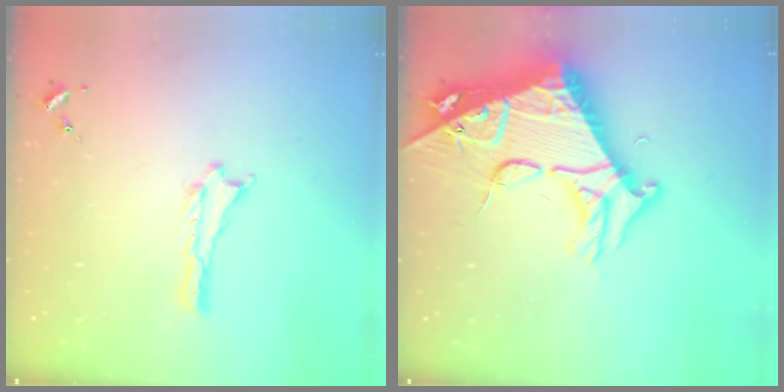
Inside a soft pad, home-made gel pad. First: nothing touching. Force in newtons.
{"total": 12.0, "press": 11.9, "slide": 1.3}